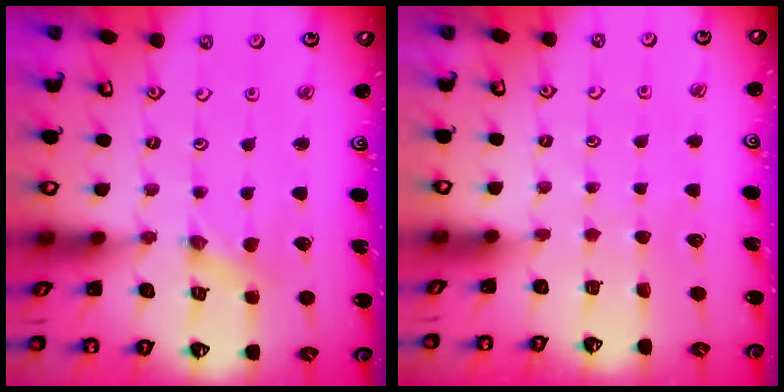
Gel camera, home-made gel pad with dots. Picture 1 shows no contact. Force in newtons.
{"total": 0.6, "press": 0.6, "slide": 0.1}